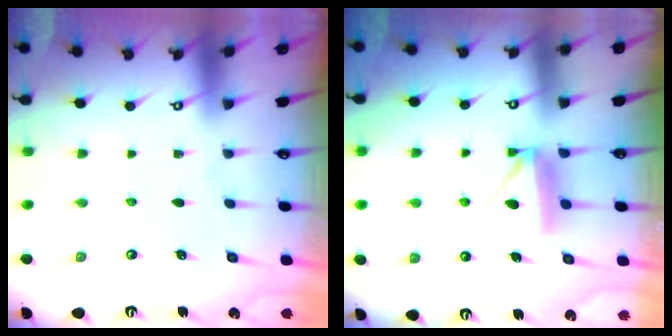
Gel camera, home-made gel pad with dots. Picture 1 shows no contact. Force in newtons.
{"total": 7.7, "press": 7.7, "slide": 0.3}